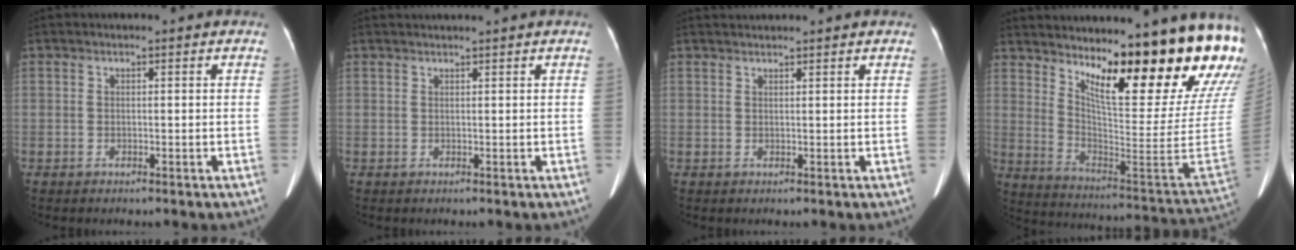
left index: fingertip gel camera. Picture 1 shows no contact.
{"total": 2.0, "force": [1.8, -0.7, 0.7], "torque": [-0.007, 0.014, 0.036]}
{"total": 2.9, "force": [2.8, -0.4, 0.8], "torque": [-0.009, 0.027, 0.048]}
{"total": 24.0, "force": [18.1, 1.6, 15.6], "torque": [-0.233, -0.084, 0.253]}